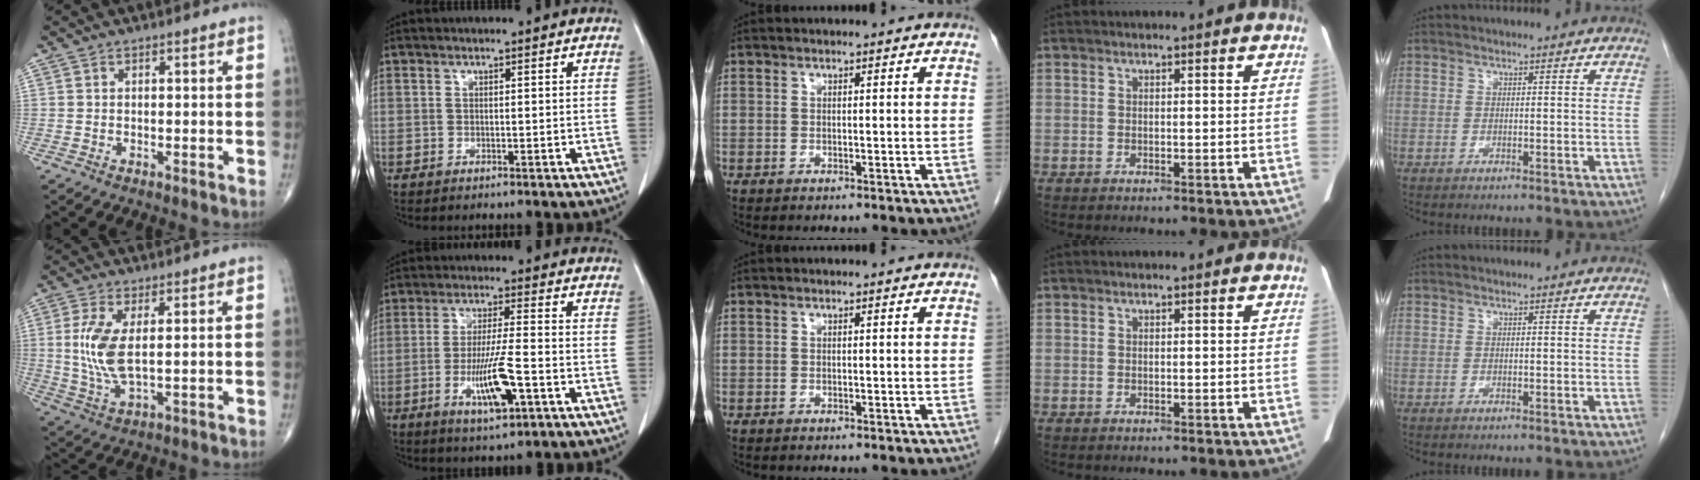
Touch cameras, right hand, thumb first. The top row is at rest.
{"thumb": {"total": 8.6, "force": [1.1, 3.3, 7.9], "torque": [-0.184, -0.012, 0.028]}, "index": {"total": 9.3, "force": [-3.4, 1.0, 8.6], "torque": [-0.160, -0.010, -0.057]}}